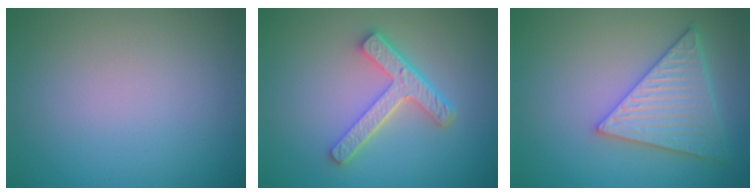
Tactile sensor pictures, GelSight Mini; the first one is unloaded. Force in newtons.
{"total": 4.4, "press": 3.3, "slide": 2.9}
{"total": 5.4, "press": 4.9, "slide": 2.4}